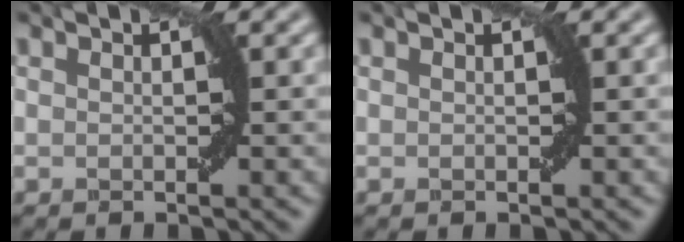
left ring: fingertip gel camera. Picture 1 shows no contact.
{"total": 0.0}